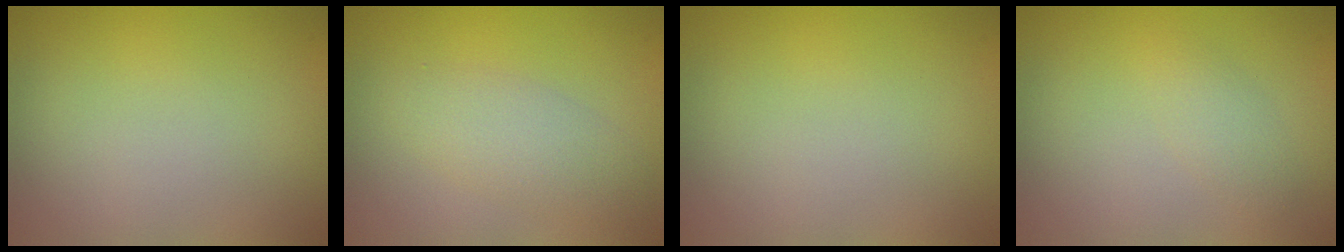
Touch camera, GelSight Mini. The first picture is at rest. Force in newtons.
{"total": 3.0, "press": 3.0, "slide": 0.1}
{"total": 0.0}
{"total": 1.4, "press": 1.4, "slide": 0.1}